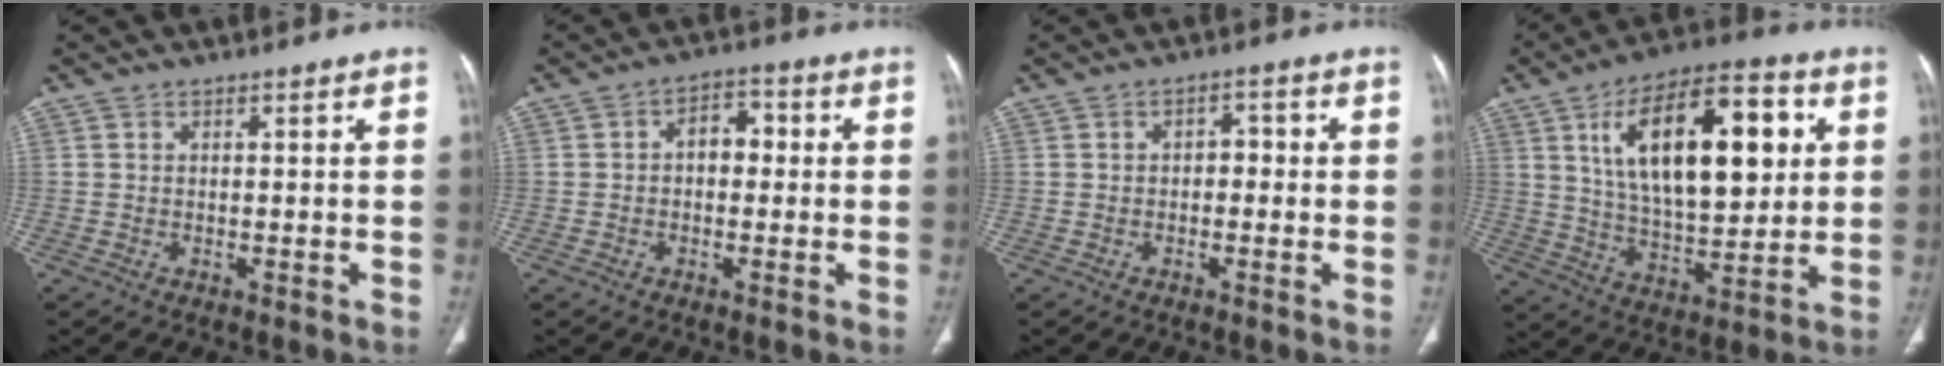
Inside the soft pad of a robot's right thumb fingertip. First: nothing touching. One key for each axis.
{"total": 4.9, "fx": 0.1, "fy": 3.4, "fz": 3.6, "tx": -0.032, "ty": 0.020, "tz": -0.009}
{"total": 2.7, "fx": -0.2, "fy": 1.8, "fz": 1.9, "tx": -0.010, "ty": 0.012, "tz": -0.012}
{"total": 23.9, "fx": 6.7, "fy": 11.1, "fz": 20.0, "tx": -0.293, "ty": -0.010, "tz": 0.108}